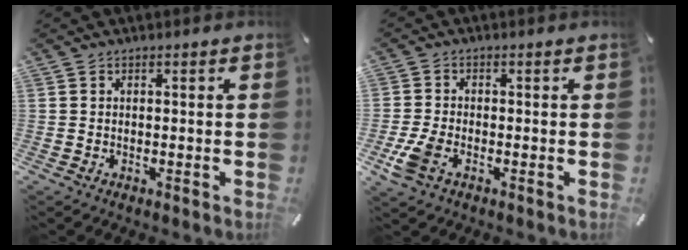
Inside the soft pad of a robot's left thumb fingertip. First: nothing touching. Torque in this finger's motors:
{"motor_torque": [-0.01, -0.07, -0.09, 0.06, 0.03]}